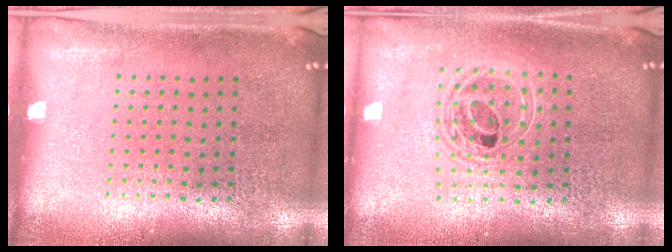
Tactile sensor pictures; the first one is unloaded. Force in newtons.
{"total": 1.6, "press": 1.3, "slide": 0.9}